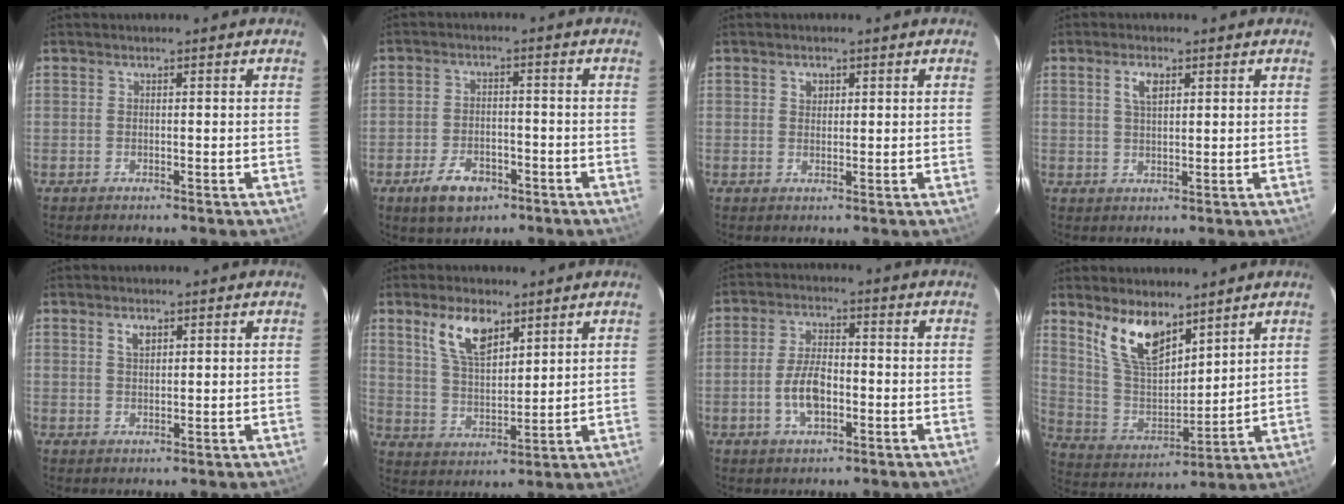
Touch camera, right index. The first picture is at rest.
{"total": 7.6, "force": [-4.5, 4.4, 4.2], "torque": [-0.101, 0.000, -0.069]}
{"total": 1.7, "force": [0.8, 1.4, 0.7], "torque": [-0.008, 0.006, 0.013]}
{"total": 3.5, "force": [1.5, 1.6, 2.7], "torque": [-0.051, 0.006, 0.028]}
{"total": 2.4, "force": [1.3, 1.3, 1.6], "torque": [-0.026, 0.003, 0.022]}
{"total": 9.7, "force": [5.6, 4.5, 6.5], "torque": [-0.122, 0.009, 0.115]}
{"total": 7.3, "force": [-2.1, 3.7, 5.9], "torque": [-0.120, 0.005, -0.036]}
{"total": 13.1, "force": [8.8, 5.7, 7.9], "torque": [-0.157, 0.001, 0.184]}